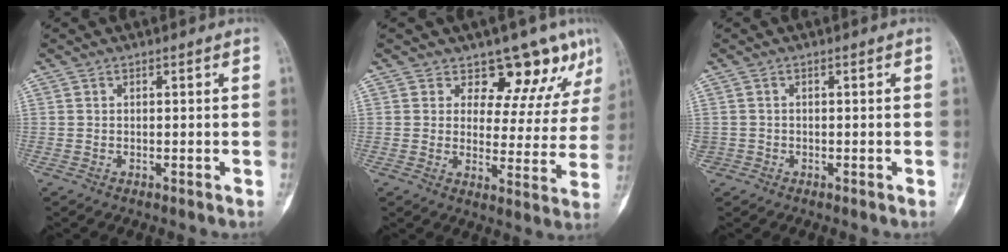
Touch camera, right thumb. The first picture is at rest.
{"total": 10.8, "force": [8.5, 5.5, 4.0], "torque": [-0.005, -0.052, 0.094]}
{"total": 1.3, "force": [-0.5, 1.2, 0.3], "torque": [-0.006, 0.008, -0.009]}